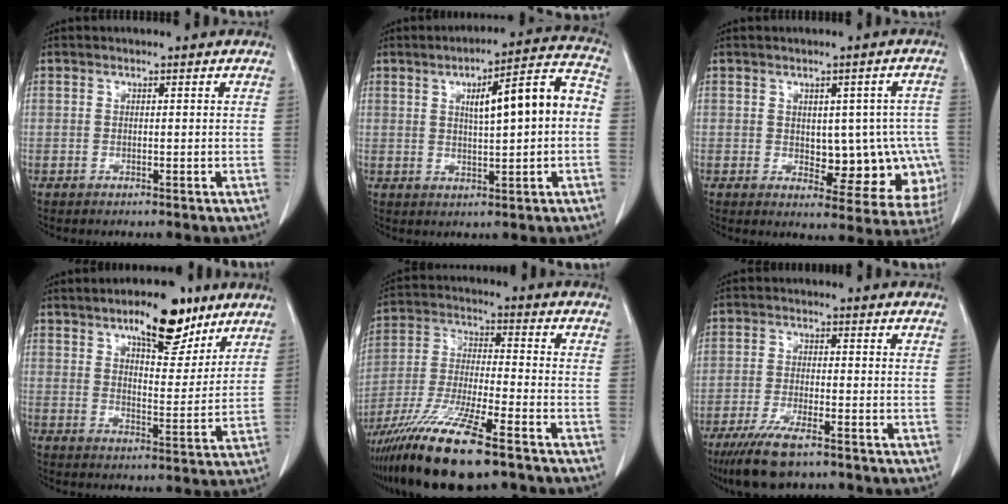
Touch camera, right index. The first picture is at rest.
{"total": 10.9, "force": [1.0, 1.9, 10.7], "torque": [-0.148, 0.036, 0.015]}
{"total": 12.1, "force": [-1.4, 6.4, 10.1], "torque": [-0.100, 0.017, -0.001]}
{"total": 11.2, "force": [7.5, 3.9, 7.3], "torque": [-0.106, -0.001, 0.115]}
{"total": 16.5, "force": [-11.2, 1.9, 12.0], "torque": [-0.247, -0.045, -0.209]}
{"total": 8.3, "force": [-5.8, 1.7, 5.7], "torque": [-0.108, -0.019, -0.097]}